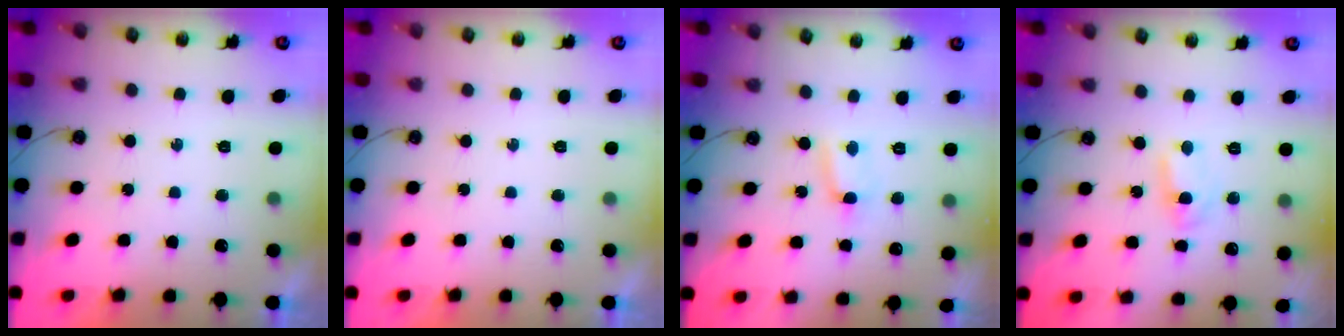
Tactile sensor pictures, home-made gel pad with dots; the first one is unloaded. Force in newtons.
{"total": 0.0}
{"total": 1.6, "press": 1.5, "slide": 0.3}
{"total": 2.8, "press": 2.8, "slide": 0.3}